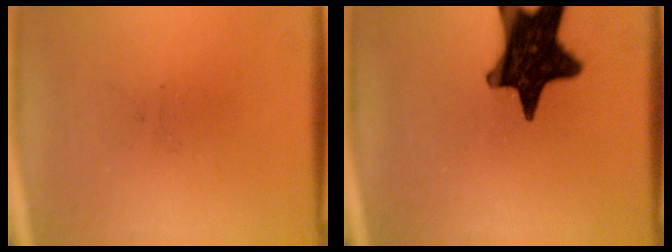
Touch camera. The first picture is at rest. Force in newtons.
{"total": 16.7}